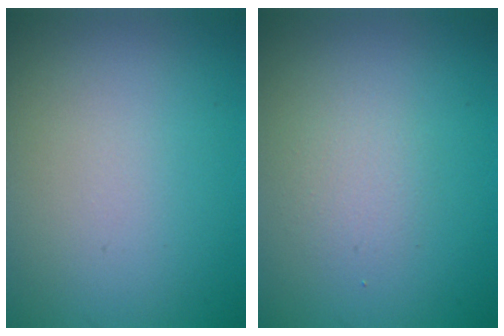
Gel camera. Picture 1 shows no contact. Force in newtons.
{"total": 1.4, "press": 1.4, "slide": 0.0}